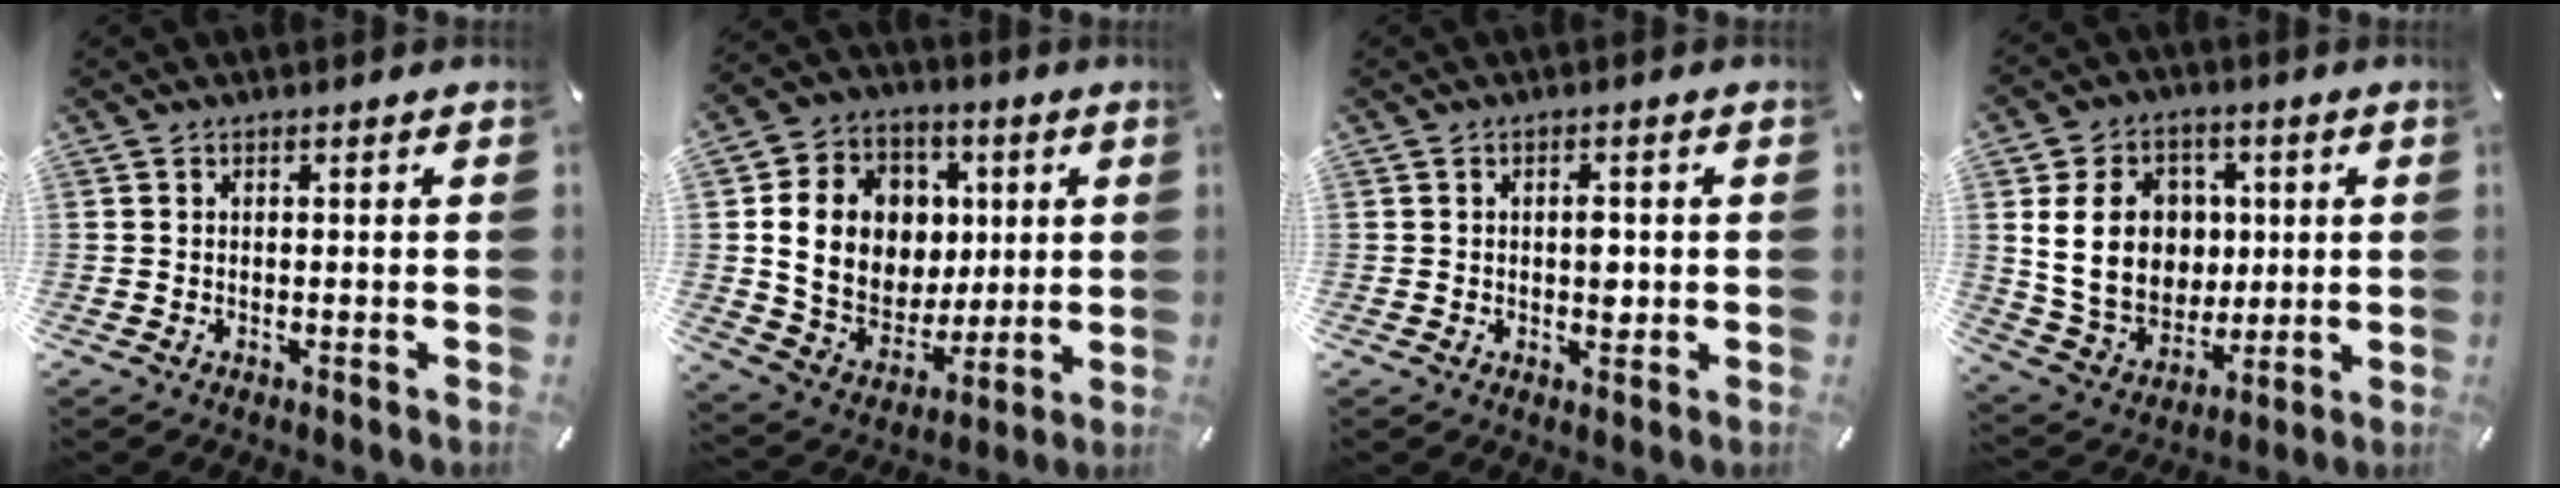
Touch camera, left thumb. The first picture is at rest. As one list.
[{"total": 16.3, "force": [3.1, 14.2, 7.4], "torque": [-0.130, -0.009, 0.072]}, {"total": 3.6, "force": [0.1, 2.2, 2.8], "torque": [-0.031, -0.005, -0.005]}, {"total": 16.0, "force": [2.6, 13.5, 8.2], "torque": [-0.152, 0.006, 0.058]}]